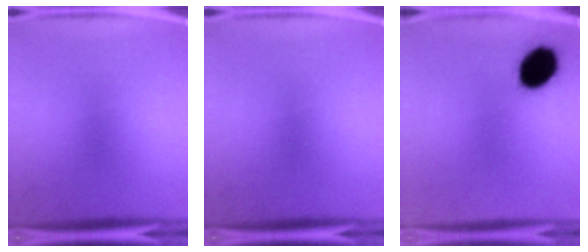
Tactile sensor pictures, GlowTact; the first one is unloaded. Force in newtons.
{"total": 0.0}
{"total": 11.7}